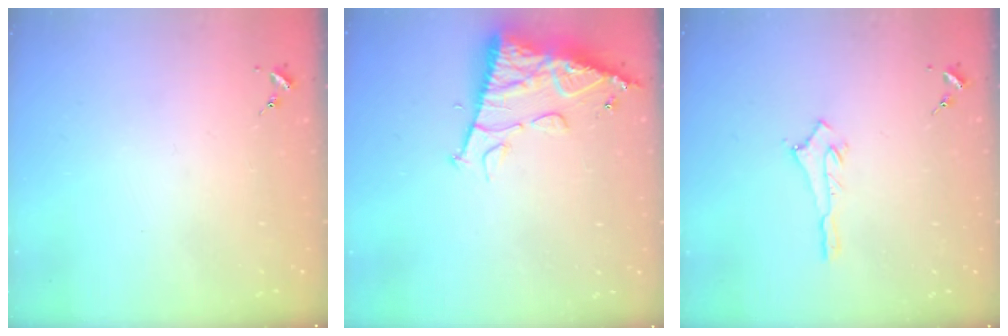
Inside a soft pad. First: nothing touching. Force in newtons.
{"total": 11.8, "press": 11.7, "slide": 1.2}
{"total": 3.1, "press": 3.1, "slide": 0.0}